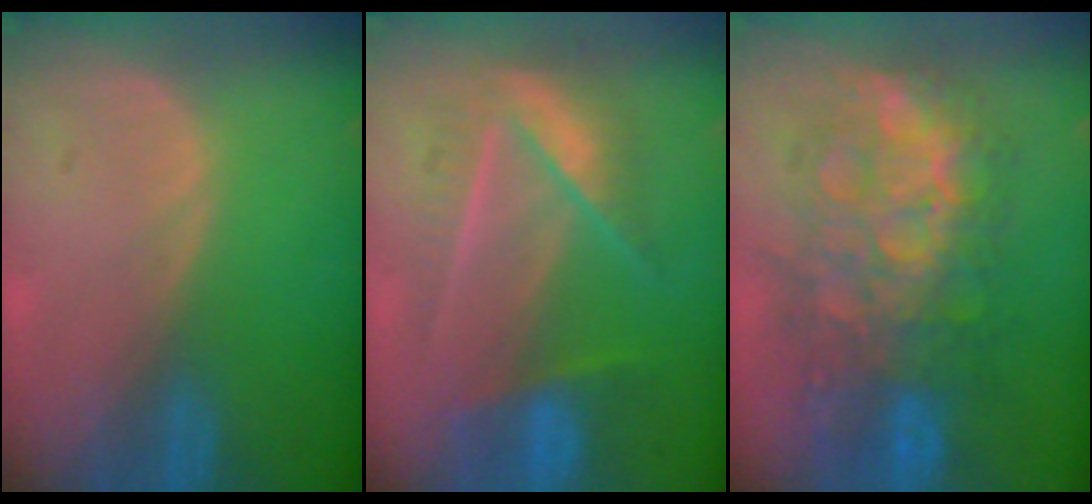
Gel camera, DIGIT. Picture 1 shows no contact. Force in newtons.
{"total": 7.5, "press": 7.4, "slide": 1.1}
{"total": 12.1, "press": 12.0, "slide": 1.2}